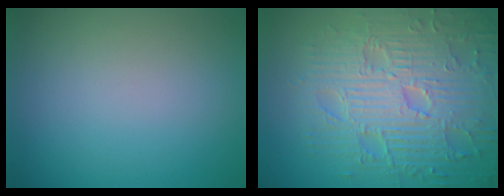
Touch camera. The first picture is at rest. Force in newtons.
{"total": 9.3, "press": 6.8, "slide": 6.3}